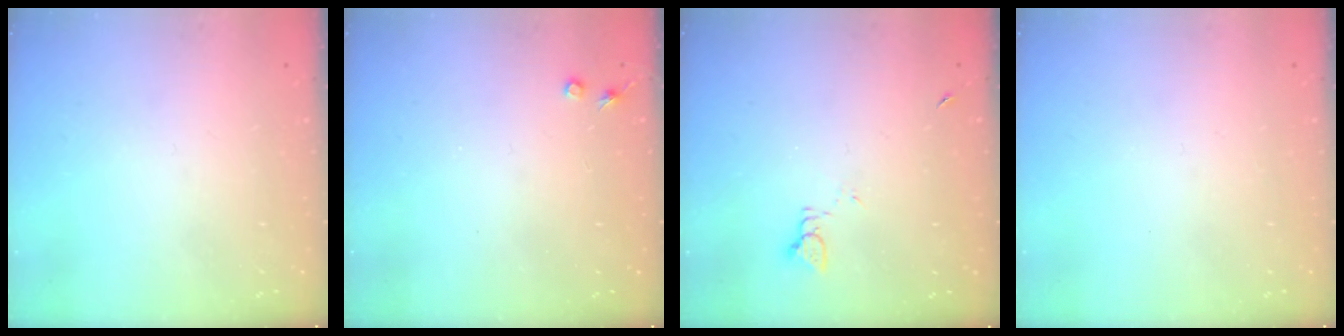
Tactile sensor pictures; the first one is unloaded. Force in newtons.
{"total": 3.1, "press": 3.1, "slide": 0.6}
{"total": 1.7, "press": 1.7, "slide": 0.2}
{"total": 0.0}